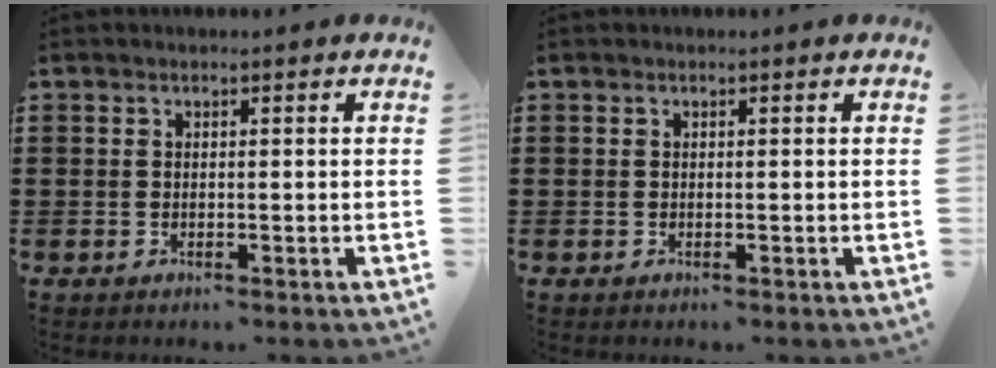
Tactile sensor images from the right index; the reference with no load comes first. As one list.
[{"total": 0.0}]